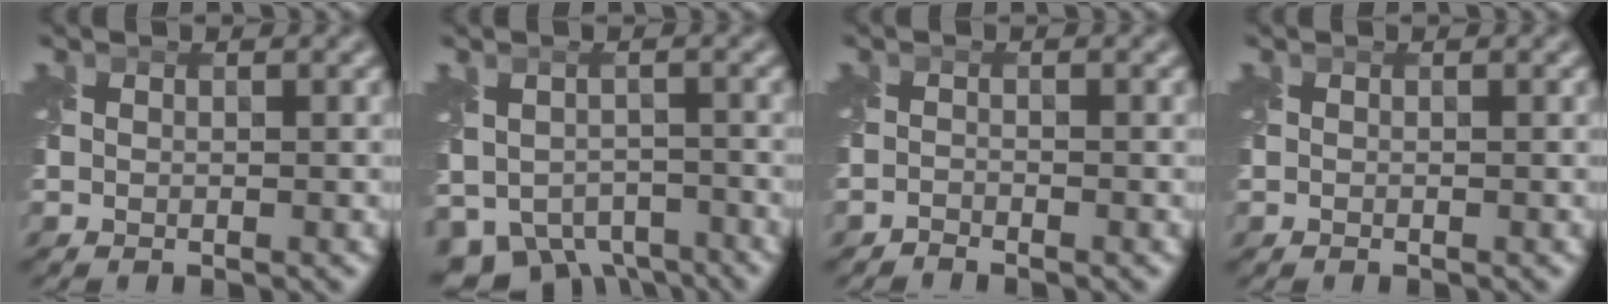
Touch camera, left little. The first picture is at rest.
{"total": 6.3, "force": [-4.2, 4.2, 2.3], "torque": [-0.040, -0.018, -0.053]}
{"total": 0.8, "force": [-0.7, 0.0, -0.2], "torque": [0.001, 0.003, -0.018]}
{"total": 0.0}